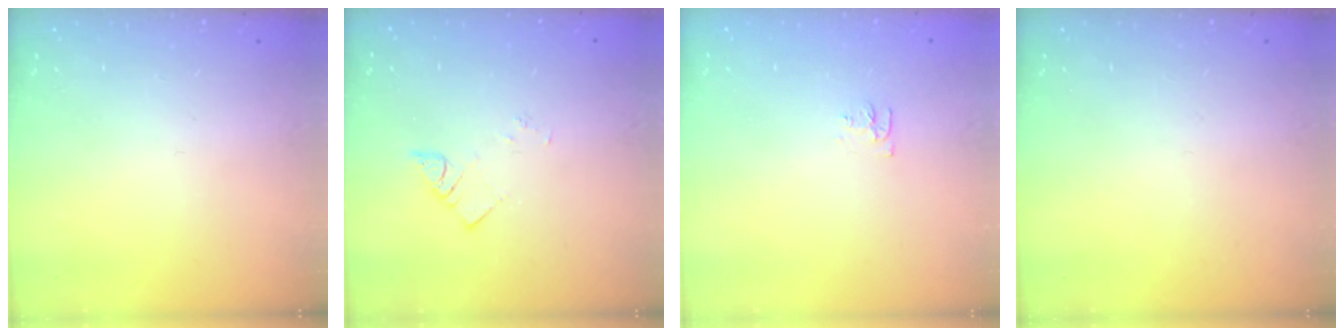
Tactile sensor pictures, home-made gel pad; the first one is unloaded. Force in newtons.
{"total": 2.2, "press": 2.2, "slide": 0.2}
{"total": 3.7, "press": 3.6, "slide": 0.6}
{"total": 0.0}